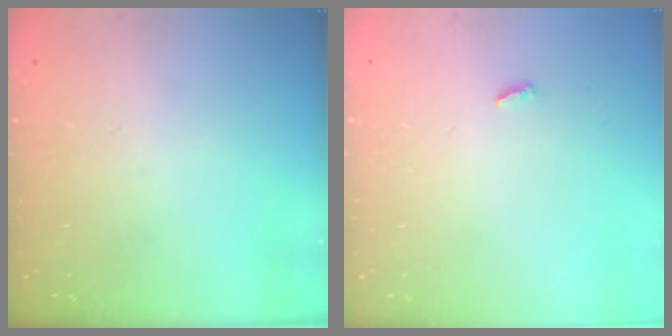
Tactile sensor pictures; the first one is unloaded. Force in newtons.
{"total": 2.7, "press": 2.7, "slide": 0.2}